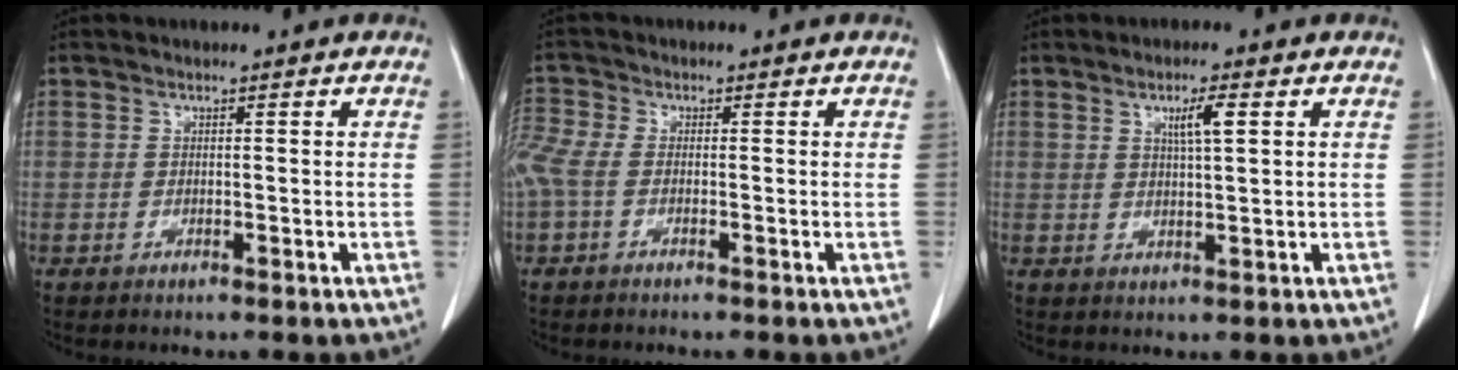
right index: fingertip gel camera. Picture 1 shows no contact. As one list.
[{"total": 4.4, "force": [-1.1, 2.1, 3.7], "torque": [-0.117, 0.016, -0.025]}, {"total": 3.7, "force": [1.5, 0.2, 3.4], "torque": [-0.057, -0.001, 0.024]}]